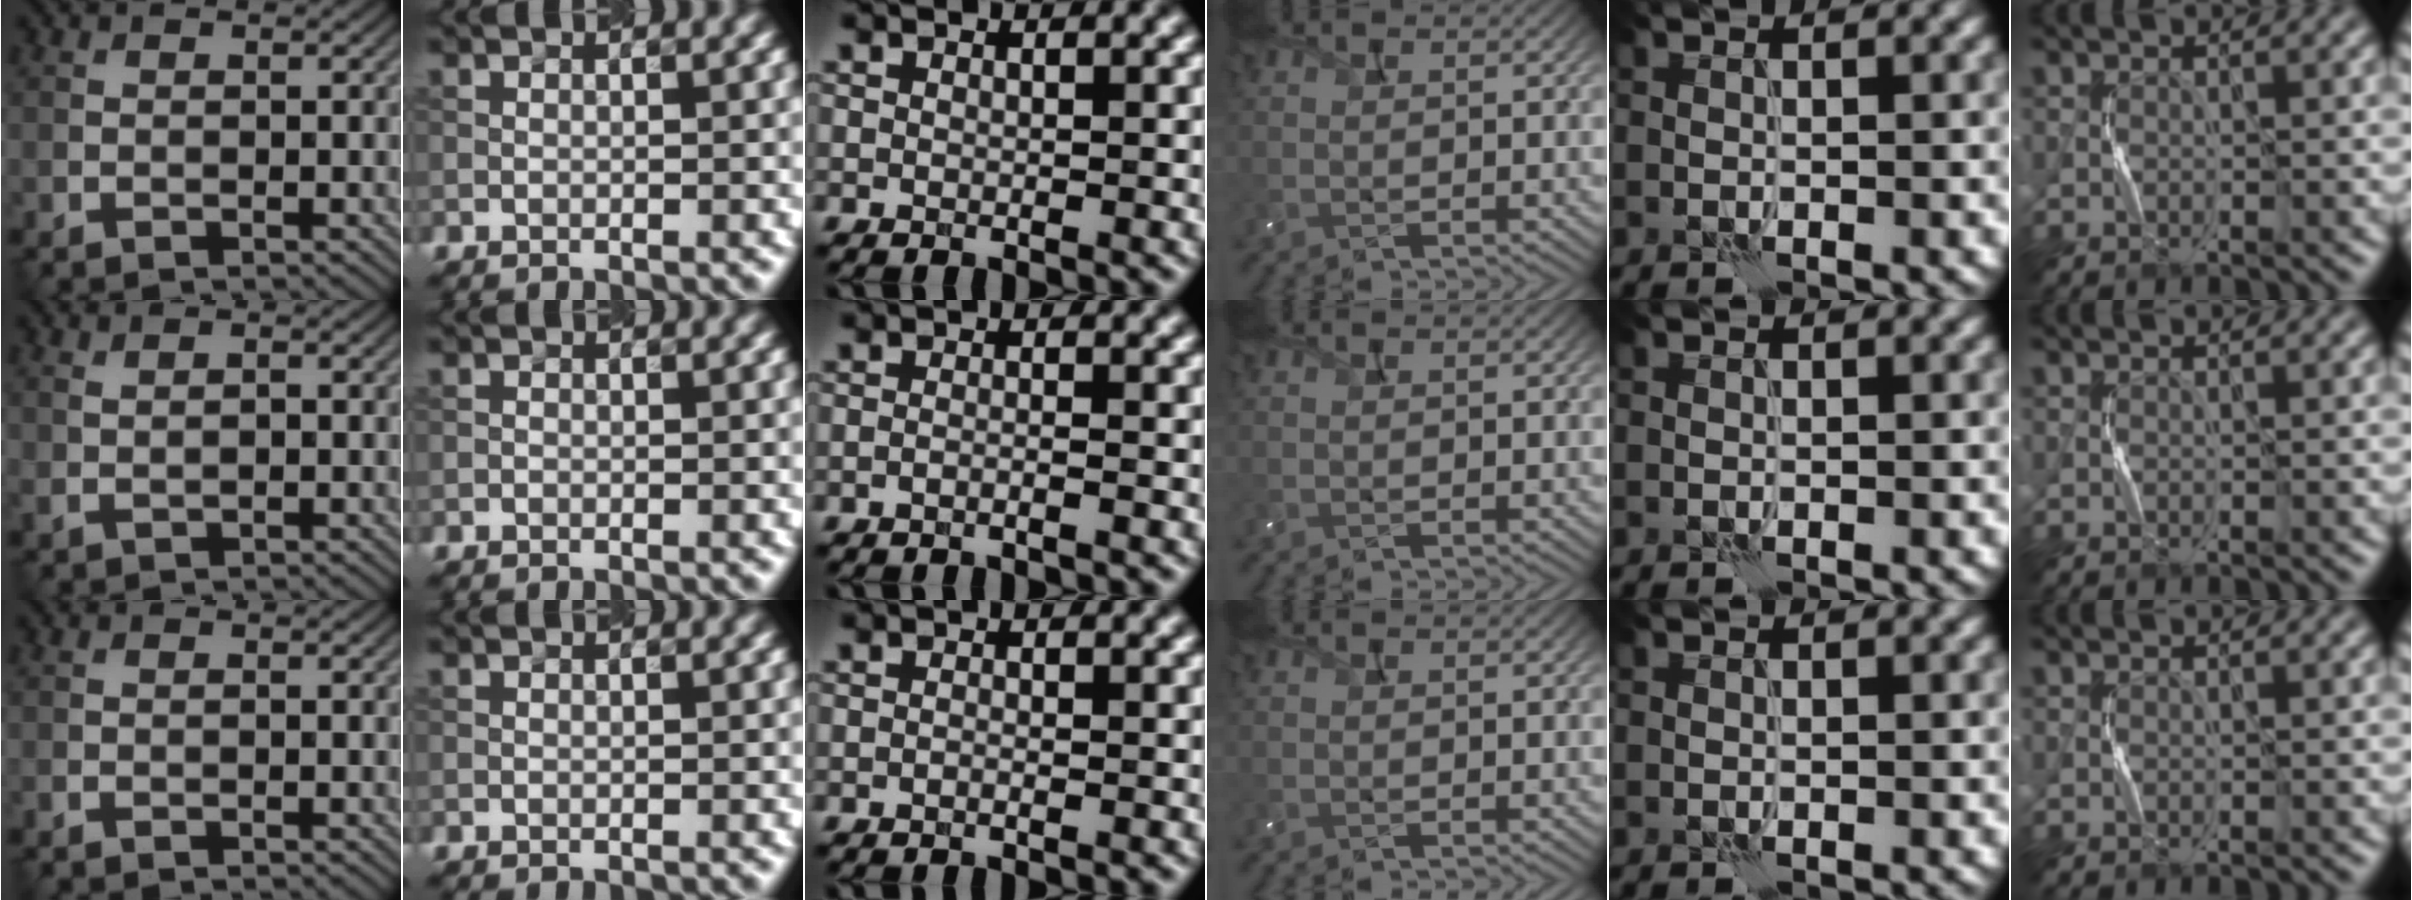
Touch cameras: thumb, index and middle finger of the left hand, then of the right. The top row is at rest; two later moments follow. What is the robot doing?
{"motion": "squeeze", "object": "bubble wrap"}